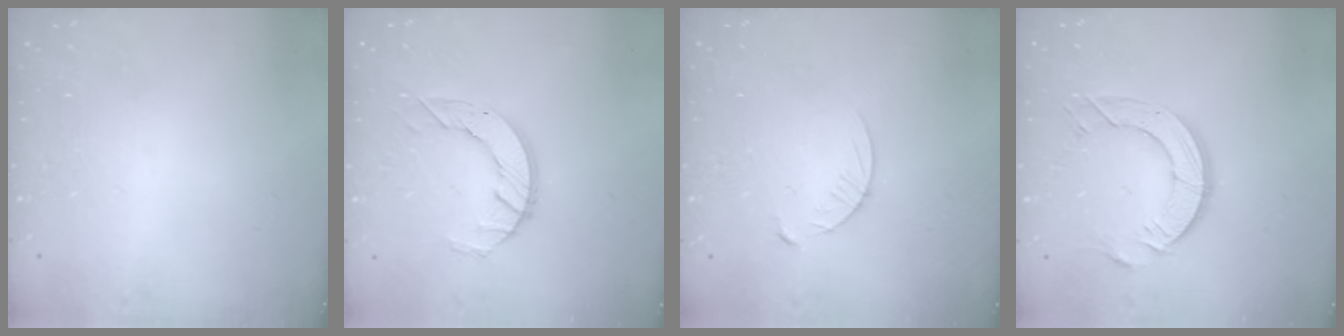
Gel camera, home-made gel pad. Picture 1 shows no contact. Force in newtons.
{"total": 5.8, "press": 5.8, "slide": 0.4}
{"total": 4.6, "press": 4.6, "slide": 0.5}
{"total": 9.5, "press": 9.5, "slide": 1.0}